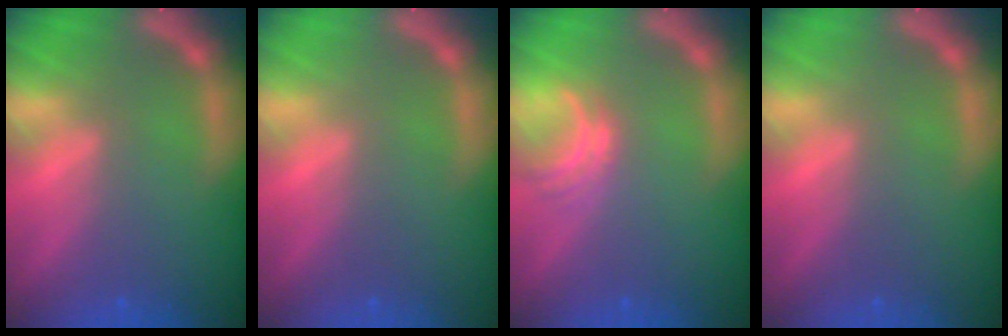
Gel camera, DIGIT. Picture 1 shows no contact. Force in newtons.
{"total": 0.0}
{"total": 2.5}
{"total": 0.0}